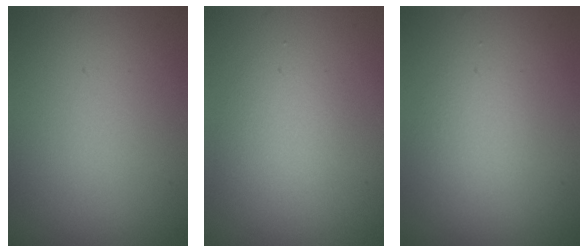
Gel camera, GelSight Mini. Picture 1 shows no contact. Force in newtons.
{"total": 2.2, "press": 2.2, "slide": 0.2}
{"total": 1.7, "press": 1.7, "slide": 0.2}